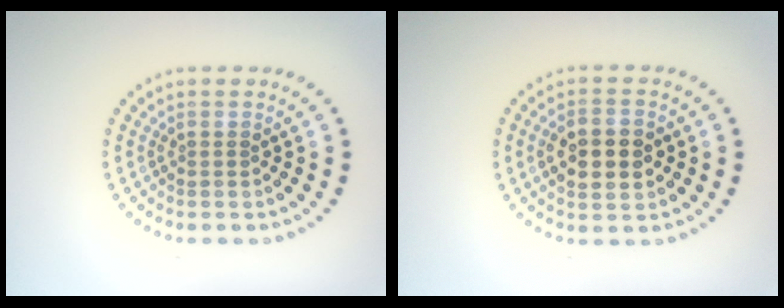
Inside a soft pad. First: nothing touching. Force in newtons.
{"total": 4.6, "press": 4.6, "slide": 0.3}